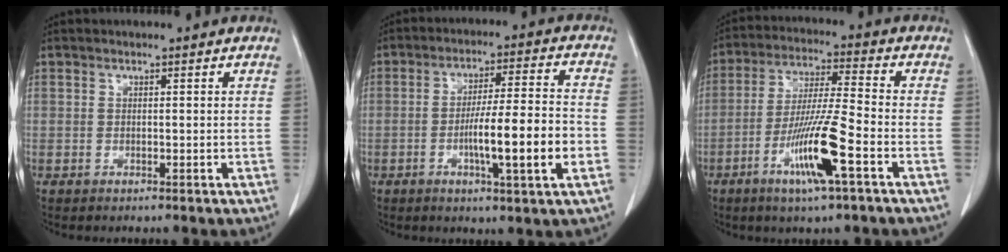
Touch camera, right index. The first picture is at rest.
{"total": 11.9, "force": [-3.2, 0.3, 11.5], "torque": [-0.186, 0.001, -0.054]}
{"total": 11.8, "force": [-5.0, -0.1, 10.7], "torque": [-0.207, -0.014, -0.095]}